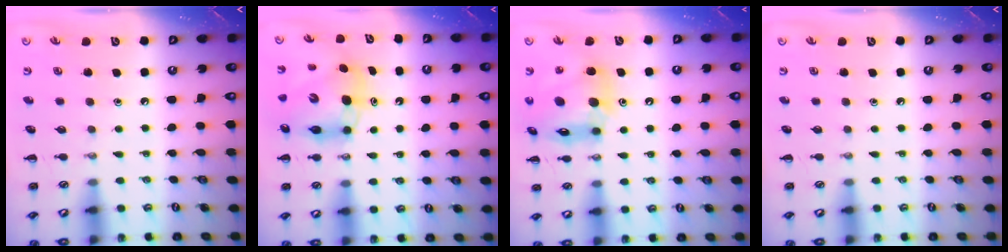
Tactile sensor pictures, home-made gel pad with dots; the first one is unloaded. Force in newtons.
{"total": 8.6, "press": 8.2, "slide": 2.4}
{"total": 15.2, "press": 14.6, "slide": 4.3}
{"total": 0.0}